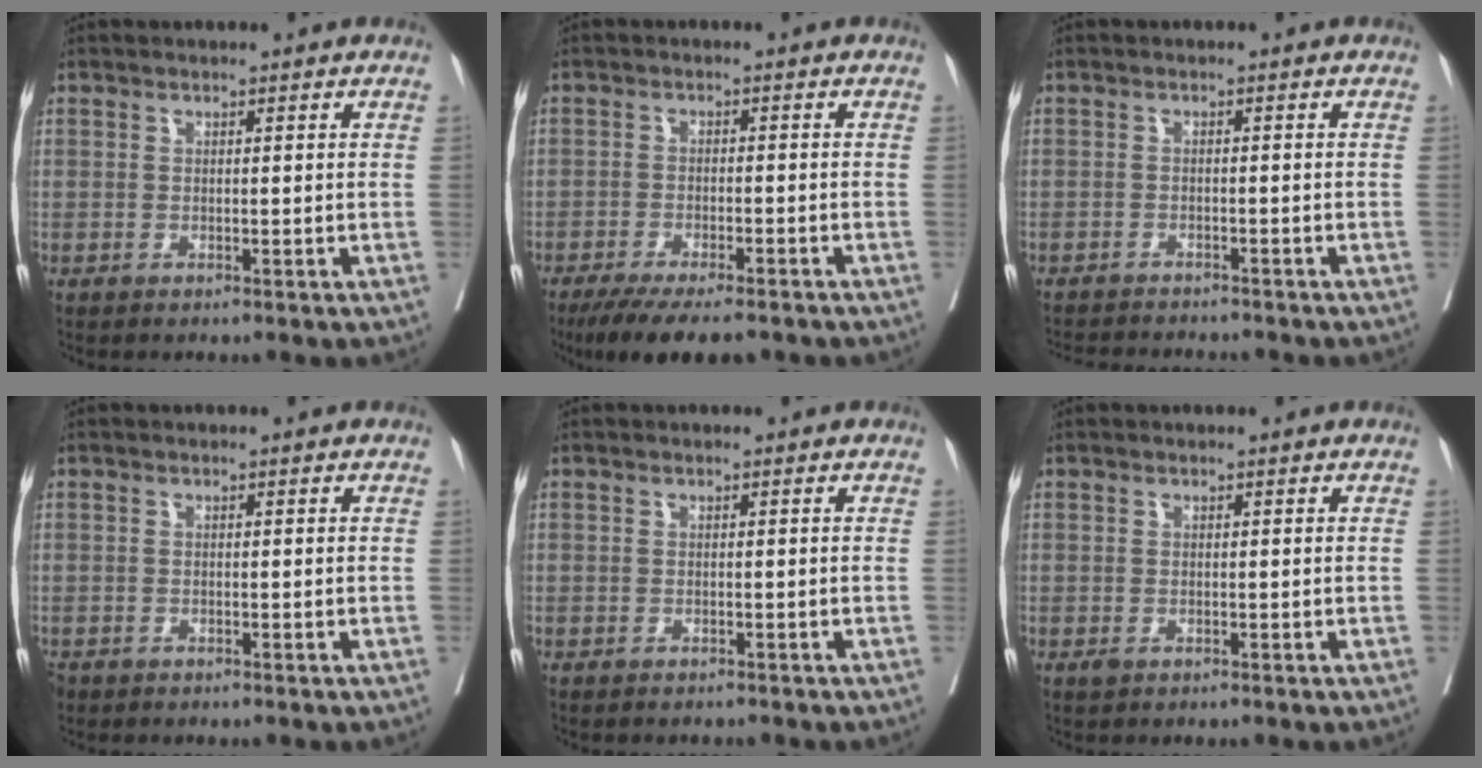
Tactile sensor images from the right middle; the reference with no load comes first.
{"total": 10.8, "force": [-8.6, 2.4, 6.0], "torque": [-0.081, -0.015, -0.130]}
{"total": 8.3, "force": [-7.9, 1.1, 2.2], "torque": [-0.029, -0.006, -0.109]}
{"total": 1.7, "force": [-1.3, 1.1, 0.4], "torque": [-0.013, -0.003, -0.024]}
{"total": 1.8, "force": [-1.7, 0.5, 0.3], "torque": [-0.008, -0.003, -0.024]}
{"total": 0.7, "force": [-0.3, 0.4, 0.4], "torque": [-0.006, 0.000, -0.003]}